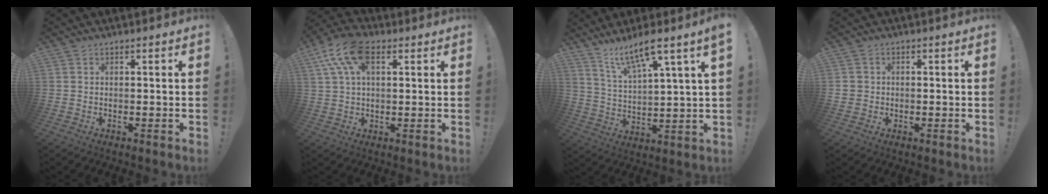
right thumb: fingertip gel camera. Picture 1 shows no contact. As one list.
[{"total": 12.5, "force": [4.9, 7.0, 9.2], "torque": [-0.172, -0.006, 0.093]}, {"total": 10.9, "force": [8.2, 1.1, 7.1], "torque": [-0.118, -0.046, 0.135]}, {"total": 2.1, "force": [-0.1, 2.0, 0.6], "torque": [-0.016, 0.009, 0.001]}]